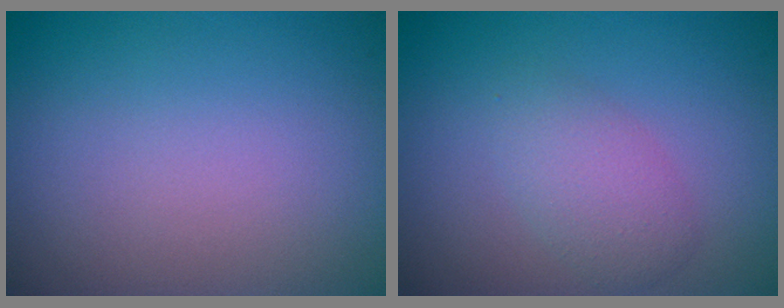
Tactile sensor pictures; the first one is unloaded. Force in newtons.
{"total": 2.4, "press": 2.4, "slide": 0.1}